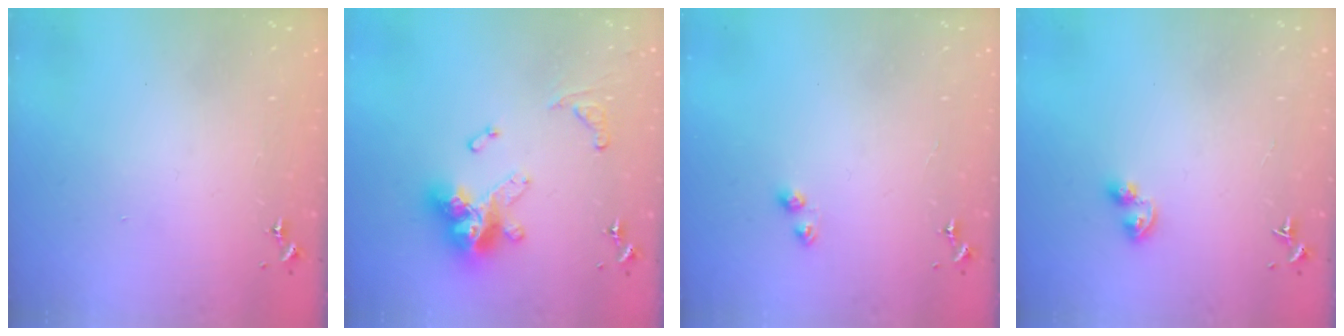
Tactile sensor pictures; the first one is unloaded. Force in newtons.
{"total": 17.3, "press": 17.2, "slide": 1.6}
{"total": 3.5, "press": 3.4, "slide": 0.6}
{"total": 3.7, "press": 3.7, "slide": 0.5}